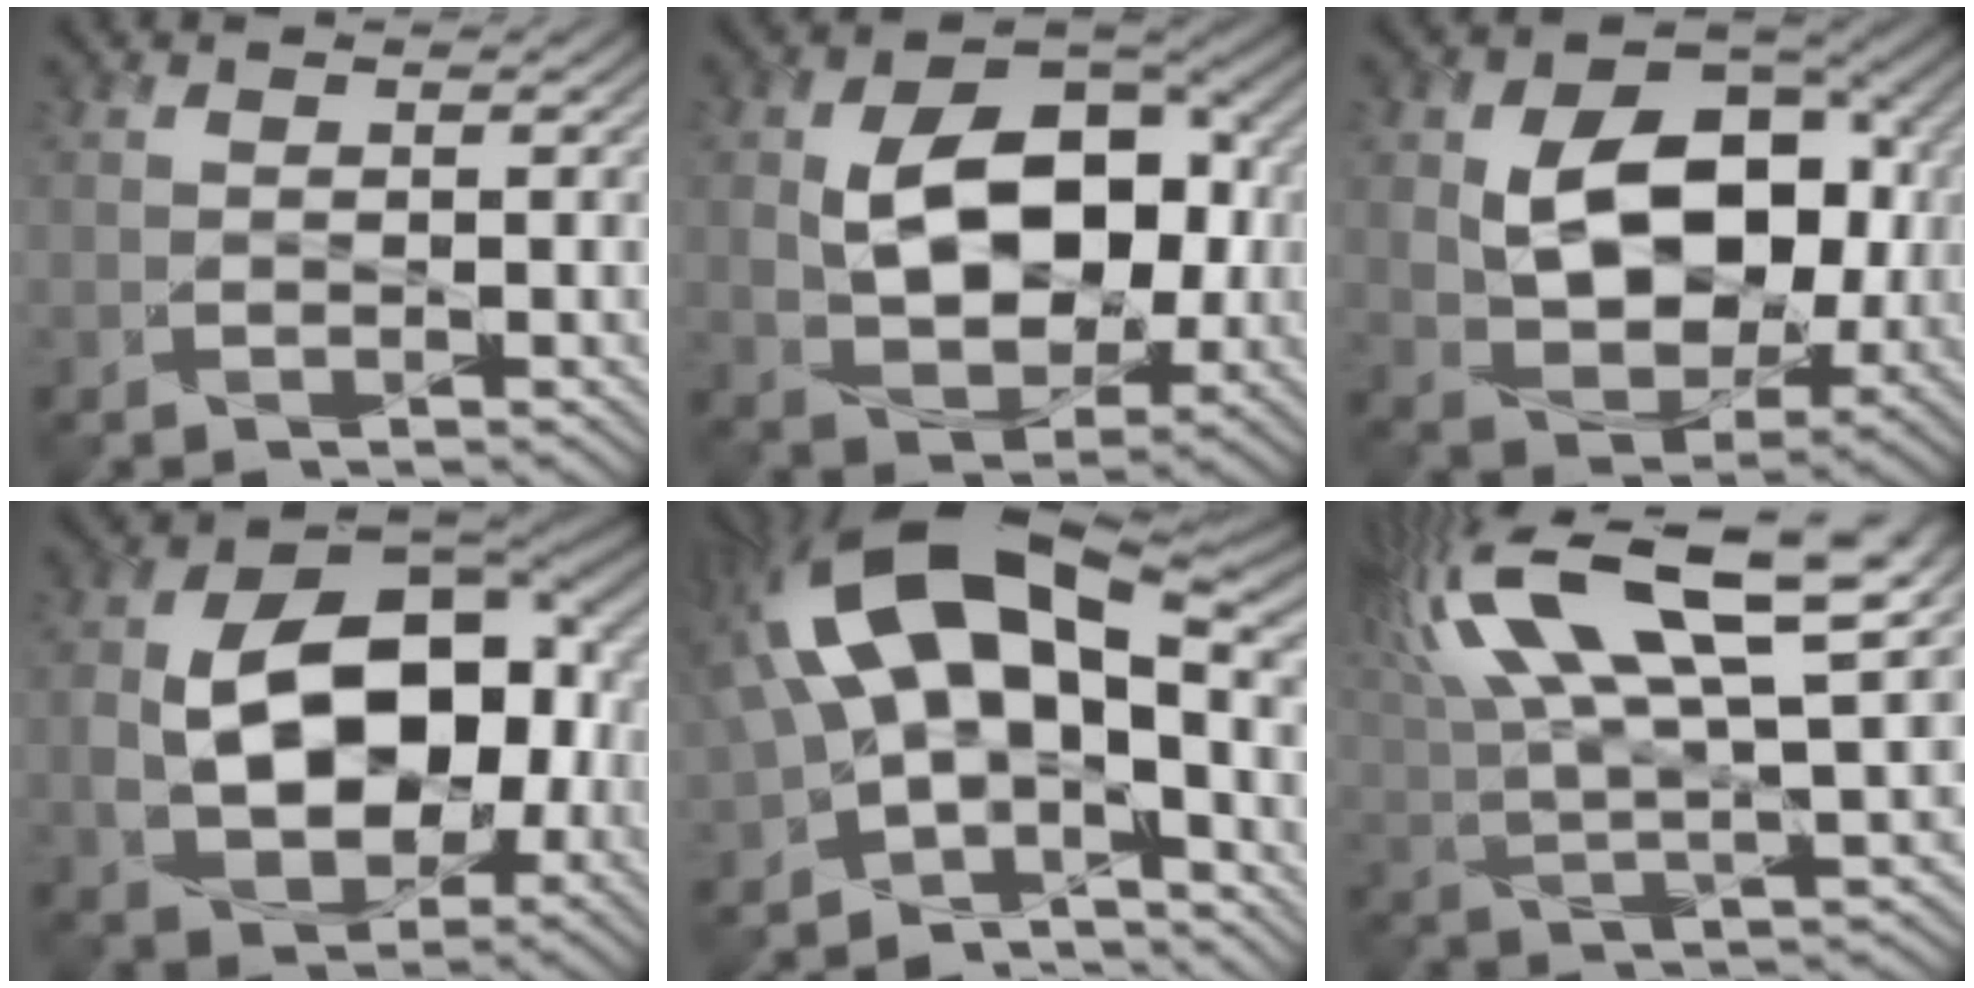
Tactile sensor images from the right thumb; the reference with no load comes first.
{"total": 12.5, "force": [-0.3, 8.4, 9.3], "torque": [-0.156, -0.001, 0.001]}
{"total": 13.5, "force": [0.5, 9.6, 9.5], "torque": [-0.161, -0.004, 0.019]}
{"total": 14.5, "force": [-1.4, 9.7, 10.7], "torque": [-0.185, -0.002, -0.022]}
{"total": 17.4, "force": [0.9, 9.3, 14.7], "torque": [-0.285, 0.003, 0.018]}
{"total": 19.2, "force": [8.5, 6.9, 15.8], "torque": [-0.317, 0.042, 0.137]}